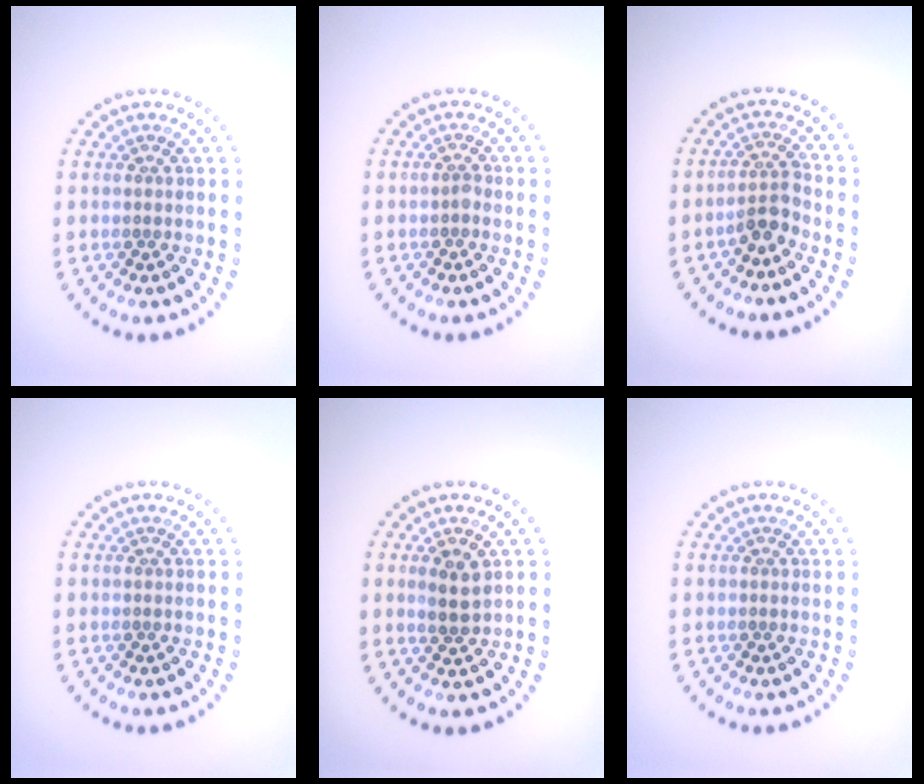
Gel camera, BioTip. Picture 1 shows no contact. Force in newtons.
{"total": 0.6, "press": 0.5, "slide": 0.3}
{"total": 2.4, "press": 1.8, "slide": 1.5}
{"total": 0.0}
{"total": 2.1, "press": 2.0, "slide": 0.6}
{"total": 0.0}